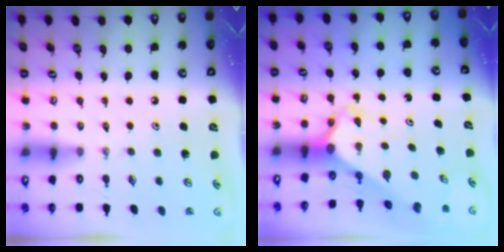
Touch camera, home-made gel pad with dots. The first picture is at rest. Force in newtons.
{"total": 3.1, "press": 3.1, "slide": 0.2}